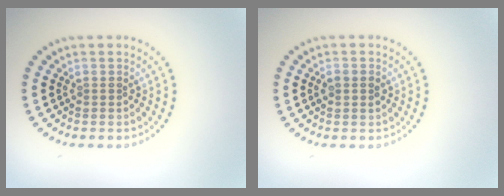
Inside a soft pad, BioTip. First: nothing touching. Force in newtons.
{"total": 1.3, "press": 1.3, "slide": 0.1}